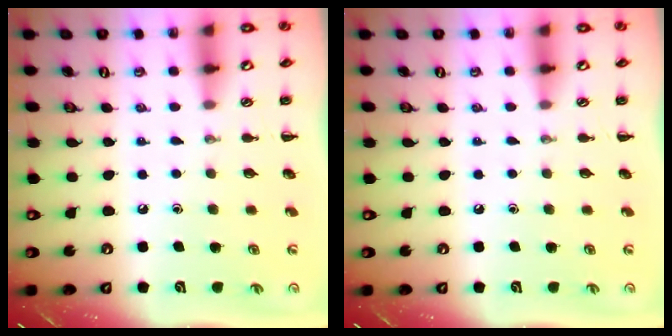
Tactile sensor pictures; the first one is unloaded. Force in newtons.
{"total": 0.0}